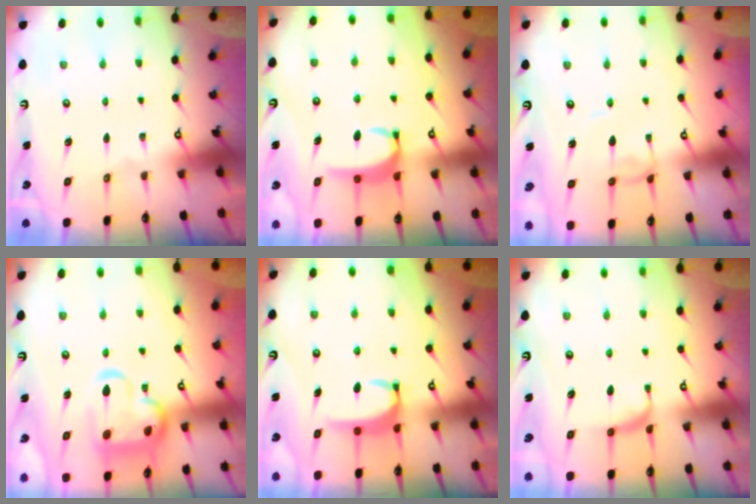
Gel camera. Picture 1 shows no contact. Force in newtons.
{"total": 3.3, "press": 3.3, "slide": 0.5}
{"total": 1.5, "press": 1.5, "slide": 0.2}
{"total": 7.4, "press": 7.3, "slide": 1.3}
{"total": 3.5, "press": 3.5, "slide": 0.5}
{"total": 1.7, "press": 1.6, "slide": 0.7}